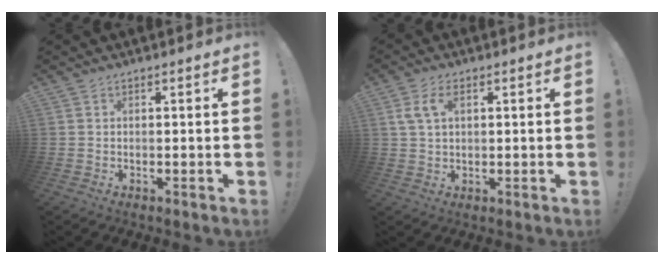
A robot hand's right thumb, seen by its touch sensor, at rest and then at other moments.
{"total": 5.9, "force": [2.0, 3.6, 4.2], "torque": [-0.085, 0.004, 0.037]}